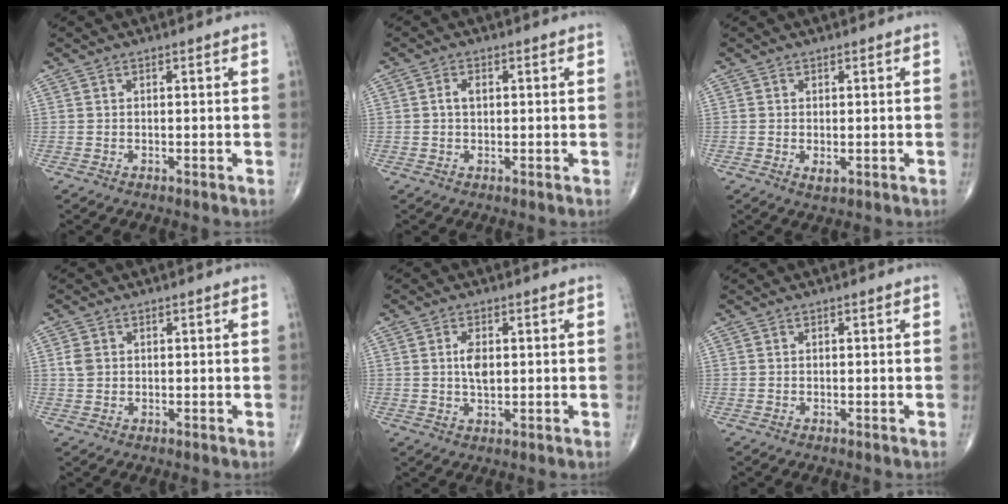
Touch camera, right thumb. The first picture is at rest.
{"total": 2.0, "force": [0.3, 1.3, 1.6], "torque": [-0.028, 0.007, 0.003]}
{"total": 1.4, "force": [-0.2, 0.8, 1.1], "torque": [-0.017, -0.004, -0.001]}
{"total": 2.4, "force": [0.4, 2.0, 1.3], "torque": [-0.021, 0.002, 0.011]}
{"total": 4.1, "force": [0.6, 2.1, 3.4], "torque": [-0.060, -0.004, 0.011]}
{"total": 0.0}